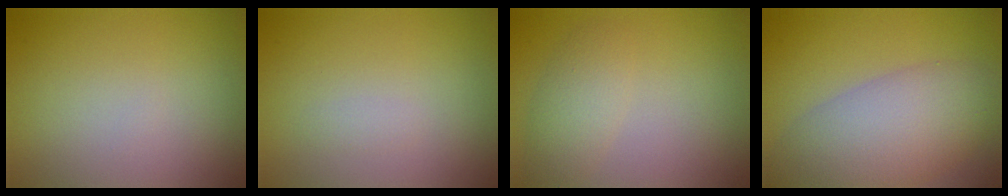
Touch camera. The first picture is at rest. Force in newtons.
{"total": 0.6, "press": 0.6, "slide": 0.1}
{"total": 2.6, "press": 2.6, "slide": 0.2}
{"total": 8.3, "press": 8.3, "slide": 0.3}